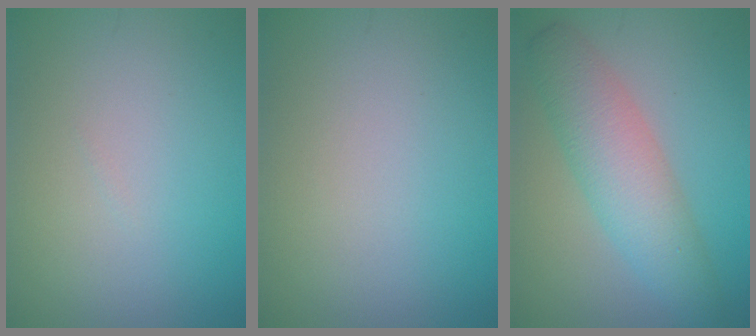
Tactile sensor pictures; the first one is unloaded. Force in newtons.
{"total": 0.0}
{"total": 5.8, "press": 5.8, "slide": 0.1}